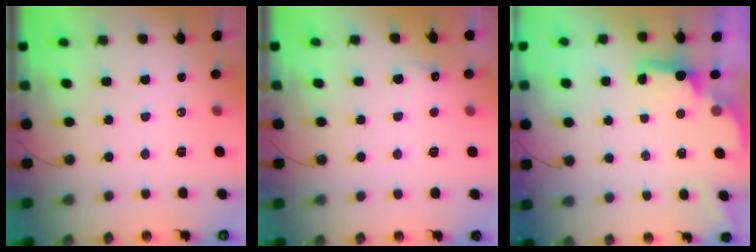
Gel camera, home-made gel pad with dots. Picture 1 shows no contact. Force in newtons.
{"total": 5.8, "press": 5.7, "slide": 1.2}
{"total": 2.0, "press": 1.9, "slide": 0.8}